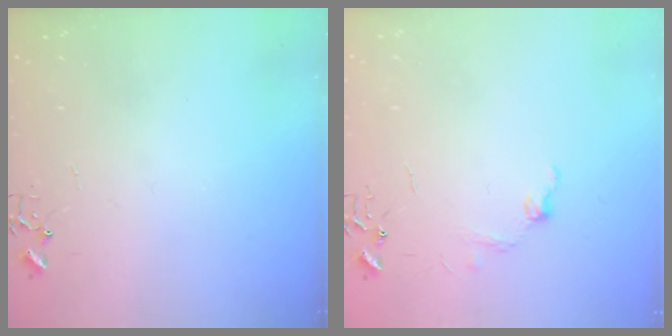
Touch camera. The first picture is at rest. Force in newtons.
{"total": 7.7, "press": 7.6, "slide": 0.9}